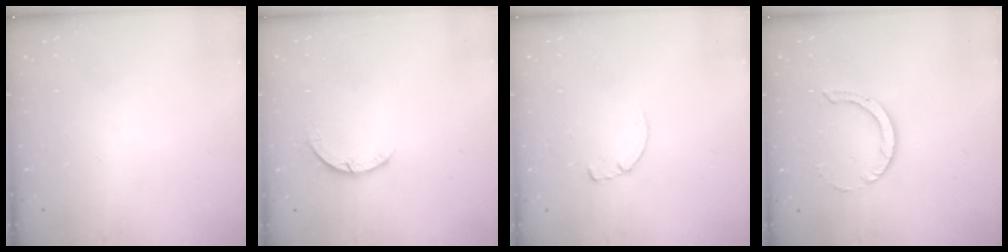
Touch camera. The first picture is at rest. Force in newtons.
{"total": 2.9, "press": 2.9, "slide": 0.4}
{"total": 0.7, "press": 0.6, "slide": 0.2}
{"total": 5.3, "press": 5.3, "slide": 0.1}